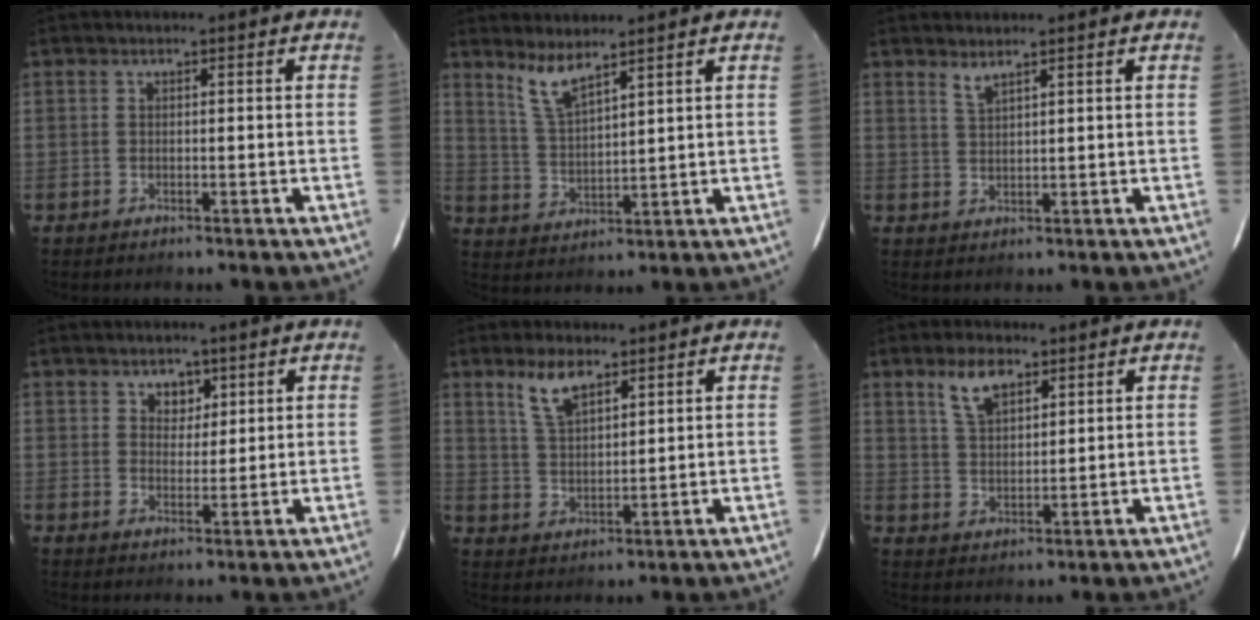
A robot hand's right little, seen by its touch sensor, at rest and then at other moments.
{"total": 5.8, "force": [4.8, 0.7, 3.2], "torque": [-0.068, -0.004, 0.103]}
{"total": 1.9, "force": [1.6, 0.0, 0.9], "torque": [-0.020, 0.000, 0.031]}
{"total": 3.5, "force": [2.0, 2.6, 1.2], "torque": [-0.011, 0.001, 0.033]}
{"total": 6.6, "force": [4.6, 2.7, 3.9], "torque": [-0.074, 0.007, 0.093]}
{"total": 6.5, "force": [4.2, 3.0, 3.9], "torque": [-0.072, 0.009, 0.082]}